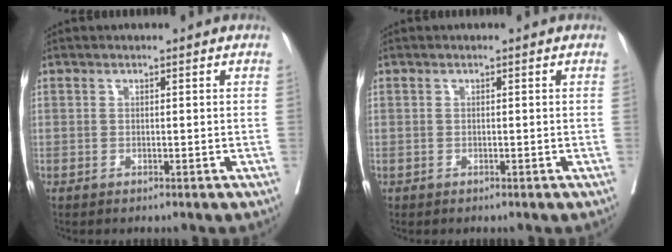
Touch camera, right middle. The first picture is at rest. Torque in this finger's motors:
{"motor_torque": [0.05, 0.05, 0.04, -0.01]}